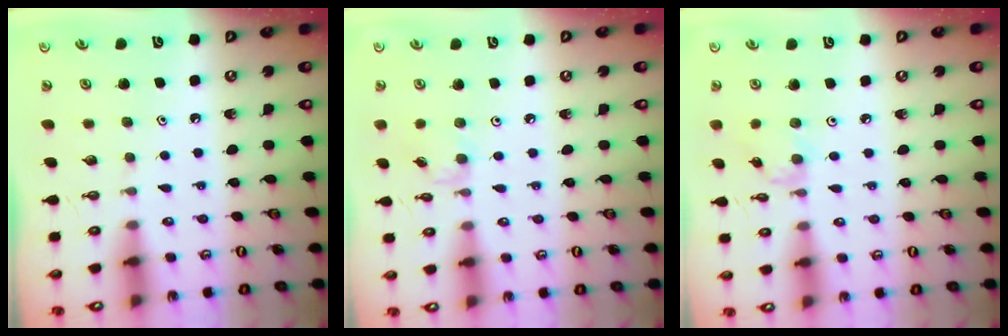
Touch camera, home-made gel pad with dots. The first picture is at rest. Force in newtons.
{"total": 1.9, "press": 1.9, "slide": 0.4}
{"total": 2.1, "press": 2.1, "slide": 0.4}